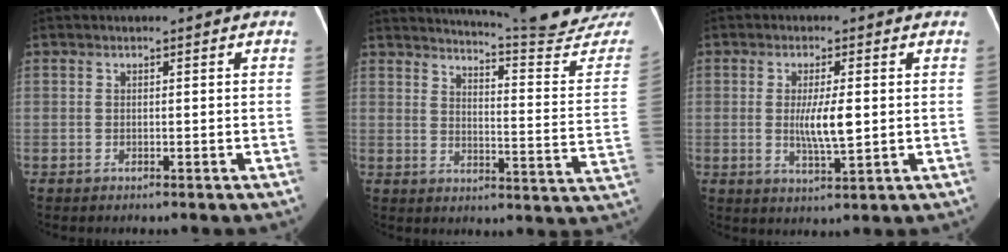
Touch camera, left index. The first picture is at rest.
{"total": 20.9, "force": [20.2, -0.8, 5.4], "torque": [-0.083, -0.129, 0.234]}
{"total": 5.4, "force": [0.2, 0.9, 5.3], "torque": [-0.099, -0.008, 0.003]}